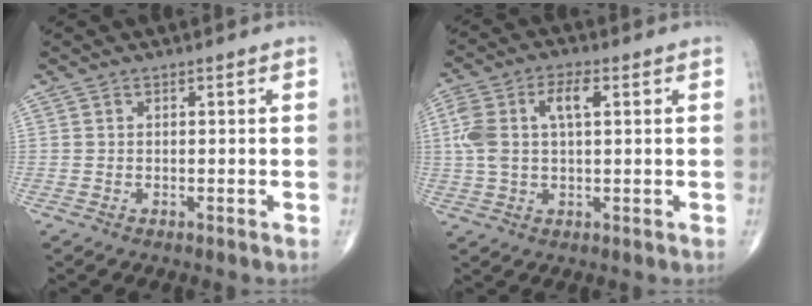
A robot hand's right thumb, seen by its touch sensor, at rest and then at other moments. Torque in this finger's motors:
{"motor_torque": [0.00, 0.12, 1.13, 0.43, 0.12]}